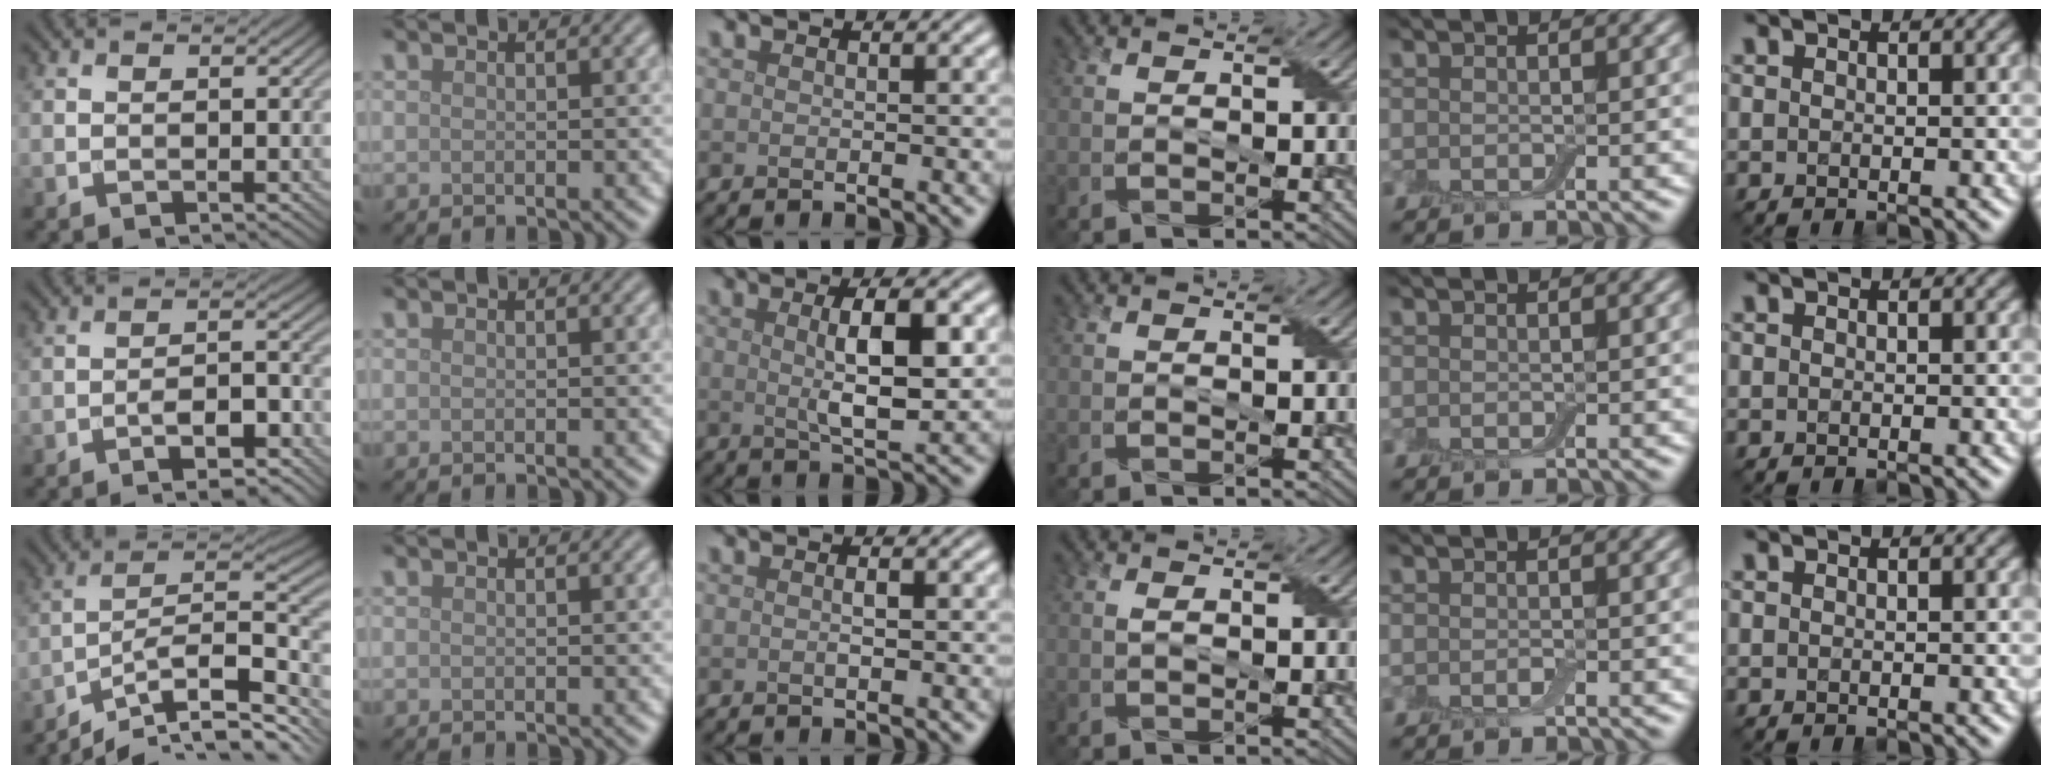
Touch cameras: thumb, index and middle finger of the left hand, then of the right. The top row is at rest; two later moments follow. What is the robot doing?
{"motion": "wrap", "object": "adhesive wrap"}